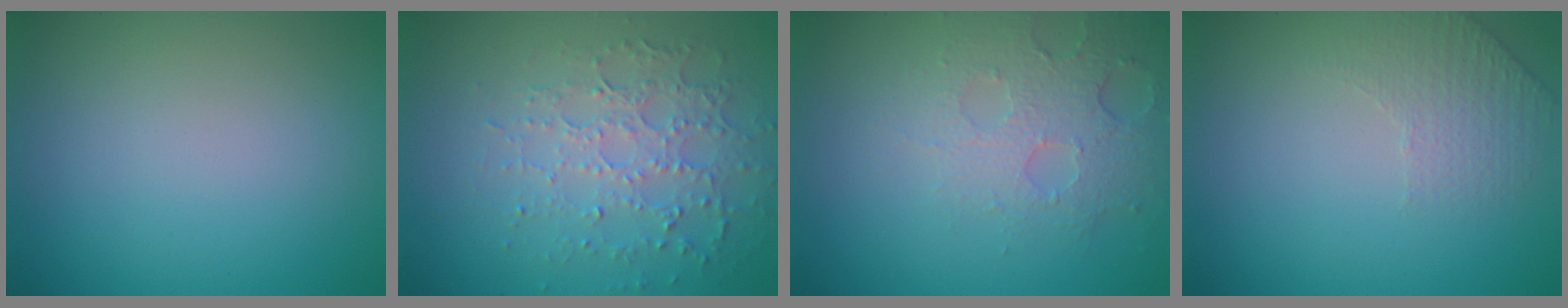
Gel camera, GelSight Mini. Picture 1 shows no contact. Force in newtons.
{"total": 5.0, "press": 3.5, "slide": 3.5}
{"total": 3.7, "press": 3.4, "slide": 1.5}
{"total": 1.5, "press": 1.0, "slide": 1.1}